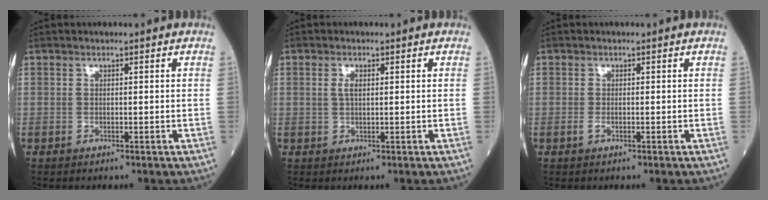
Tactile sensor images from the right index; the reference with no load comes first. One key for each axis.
{"total": 1.6, "fx": 0.4, "fy": 0.6, "fz": 1.4, "tx": -0.030, "ty": 0.003, "tz": 0.009}
{"total": 0.9, "fx": -0.3, "fy": 0.3, "fz": 0.8, "tx": -0.018, "ty": -0.001, "tz": -0.005}